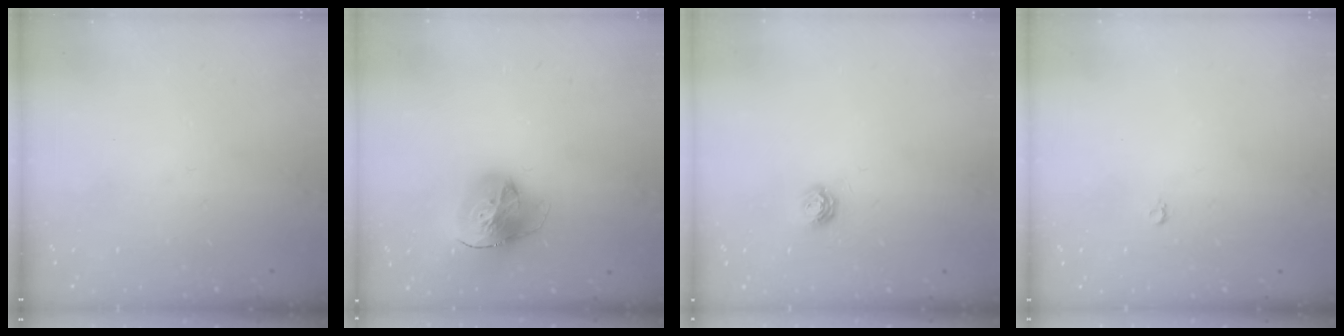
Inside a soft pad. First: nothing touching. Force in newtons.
{"total": 18.4, "press": 18.3, "slide": 2.2}
{"total": 5.1, "press": 5.1, "slide": 0.5}
{"total": 2.2, "press": 2.2, "slide": 0.2}